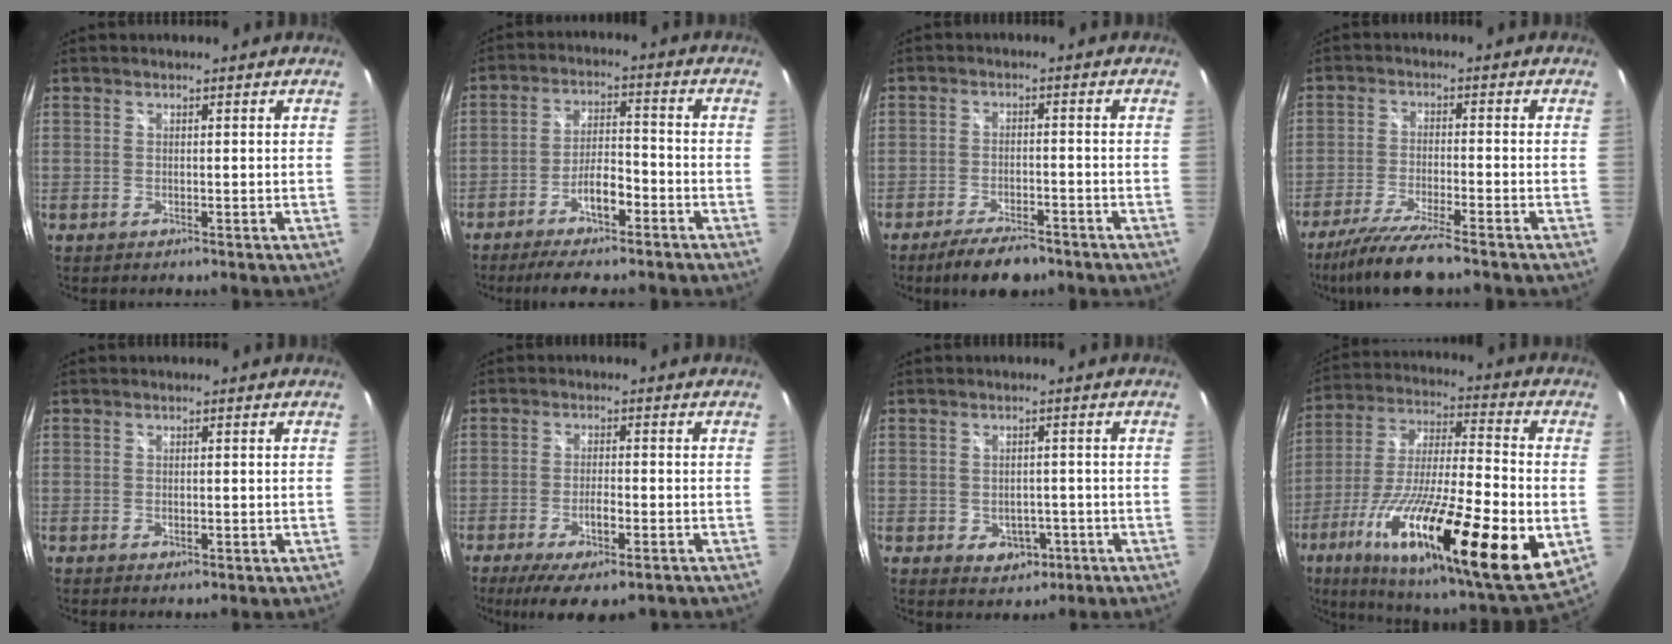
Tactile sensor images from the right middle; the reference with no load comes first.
{"total": 10.0, "force": [-7.2, 2.6, 6.4], "torque": [-0.131, 0.006, -0.118]}
{"total": 8.2, "force": [-6.6, 2.4, 4.3], "torque": [-0.099, -0.011, -0.108]}
{"total": 10.0, "force": [-8.3, 0.0, 5.5], "torque": [-0.129, -0.031, -0.148]}
{"total": 1.5, "force": [-0.3, 0.8, 1.2], "torque": [-0.015, -0.001, -0.004]}
{"total": 9.0, "force": [-5.0, 2.7, 7.0], "torque": [-0.147, -0.027, -0.082]}
{"total": 5.1, "force": [-1.8, 4.1, 2.5], "torque": [-0.048, 0.005, -0.011]}
{"total": 31.8, "force": [-10.3, 6.7, 29.4], "torque": [-0.488, -0.061, -0.176]}